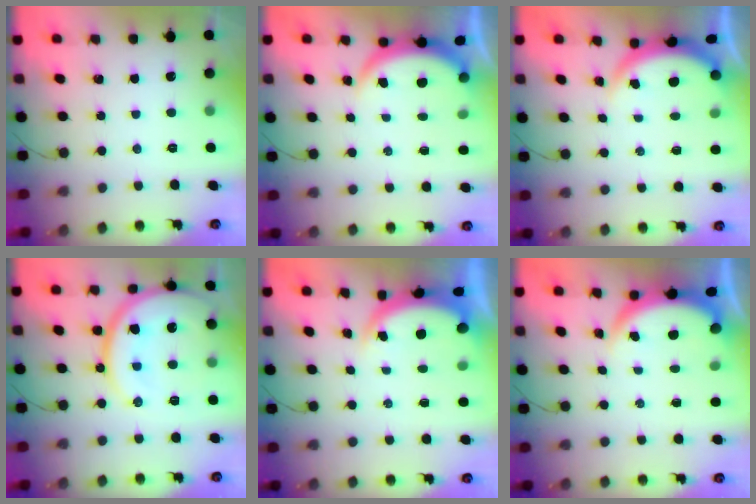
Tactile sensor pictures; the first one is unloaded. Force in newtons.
{"total": 3.9, "press": 3.9, "slide": 0.2}
{"total": 3.7, "press": 3.6, "slide": 0.6}
{"total": 17.6, "press": 17.6, "slide": 1.8}
{"total": 4.3, "press": 4.3, "slide": 0.3}
{"total": 3.9, "press": 3.9, "slide": 0.2}